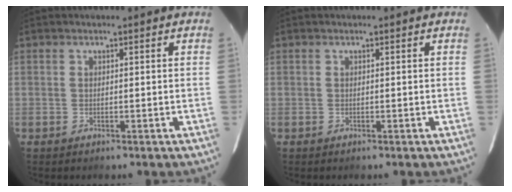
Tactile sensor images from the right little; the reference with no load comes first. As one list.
[{"total": 0.0}]